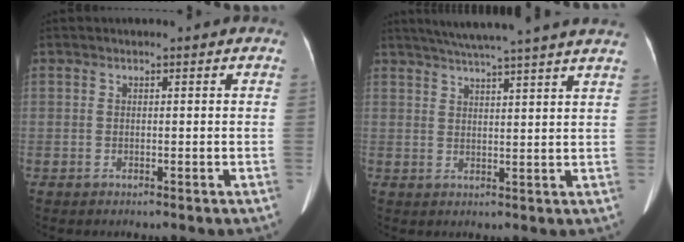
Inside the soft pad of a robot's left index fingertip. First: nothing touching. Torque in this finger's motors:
{"motor_torque": [-0.40, -1.16, 0.09, 0.07]}